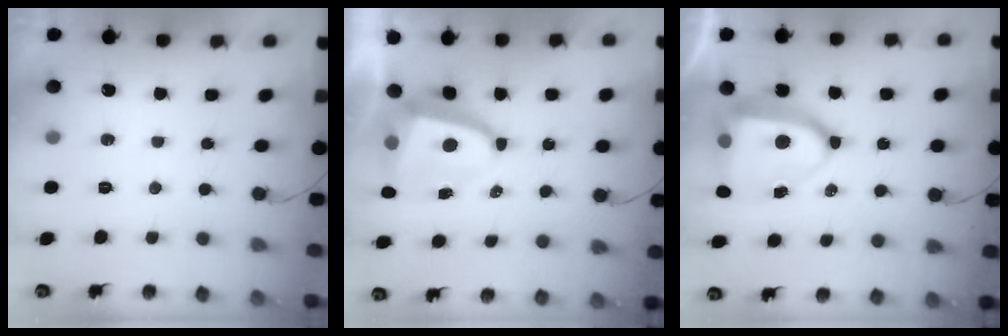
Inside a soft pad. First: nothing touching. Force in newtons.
{"total": 5.8, "press": 5.8, "slide": 0.8}
{"total": 12.4, "press": 12.4, "slide": 1.2}